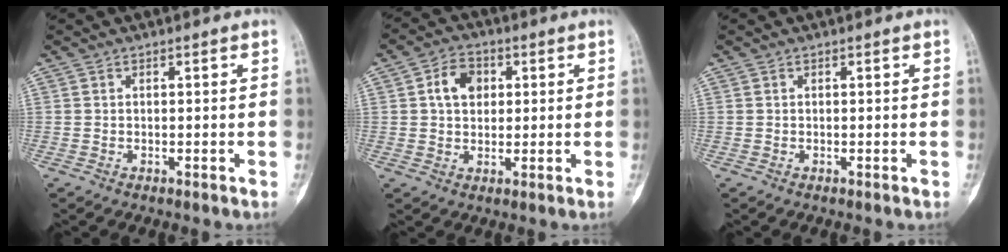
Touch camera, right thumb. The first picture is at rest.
{"total": 6.5, "force": [1.5, 4.8, 4.1], "torque": [-0.053, 0.006, 0.021]}
{"total": 0.0}